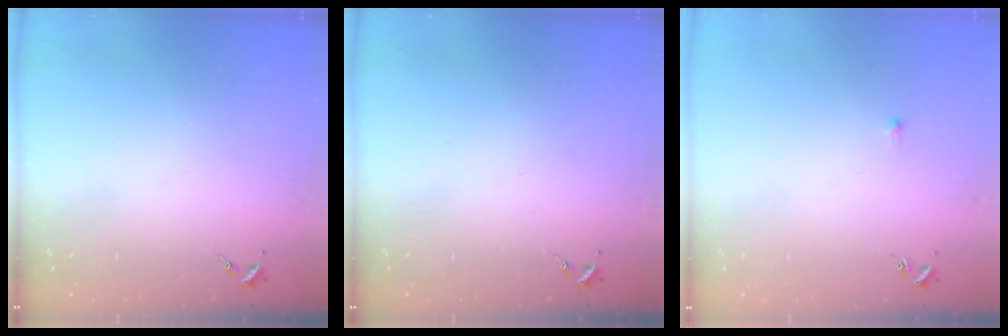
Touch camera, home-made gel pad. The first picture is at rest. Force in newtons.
{"total": 0.0}
{"total": 2.9, "press": 2.8, "slide": 0.6}